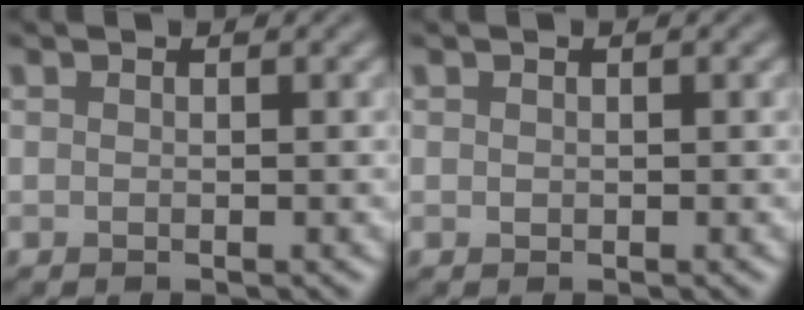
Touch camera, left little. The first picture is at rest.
{"total": 0.0}